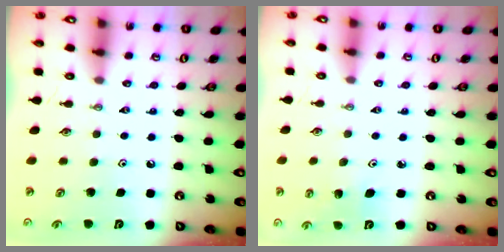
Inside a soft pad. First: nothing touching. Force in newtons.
{"total": 3.7, "press": 3.4, "slide": 1.4}